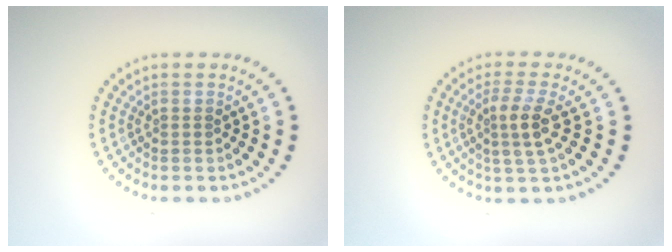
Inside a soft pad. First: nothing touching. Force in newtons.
{"total": 2.7, "press": 2.3, "slide": 1.4}